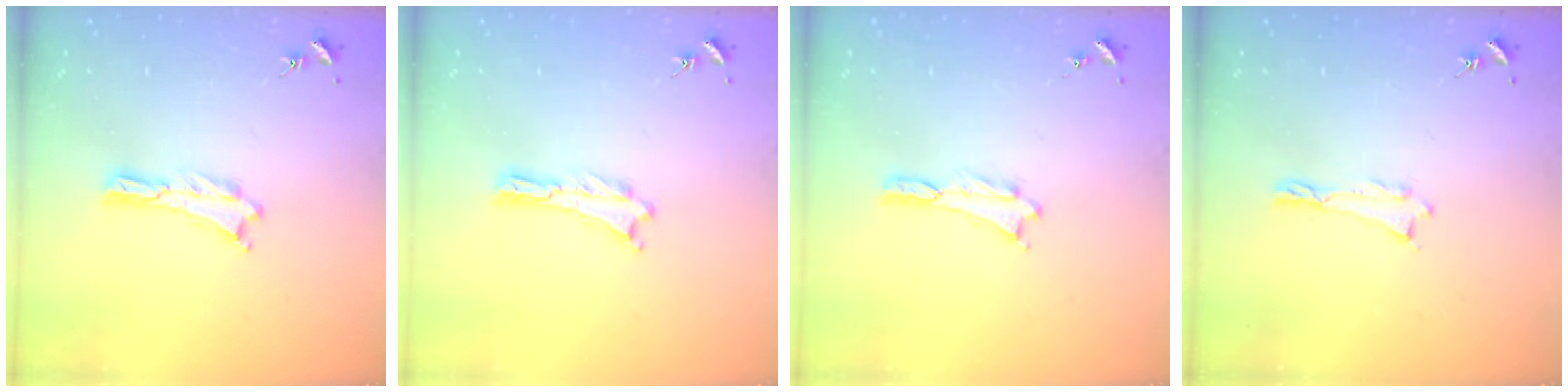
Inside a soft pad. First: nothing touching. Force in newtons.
{"total": 0.0}
{"total": 0.0}
{"total": 0.0}